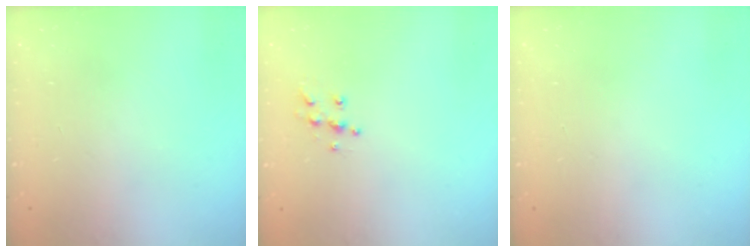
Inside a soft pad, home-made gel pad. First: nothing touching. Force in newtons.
{"total": 6.4, "press": 6.4, "slide": 0.6}
{"total": 0.0}